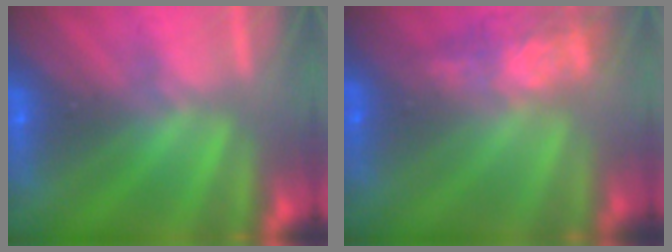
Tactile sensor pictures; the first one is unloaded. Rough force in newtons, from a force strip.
{"total": 7.6}